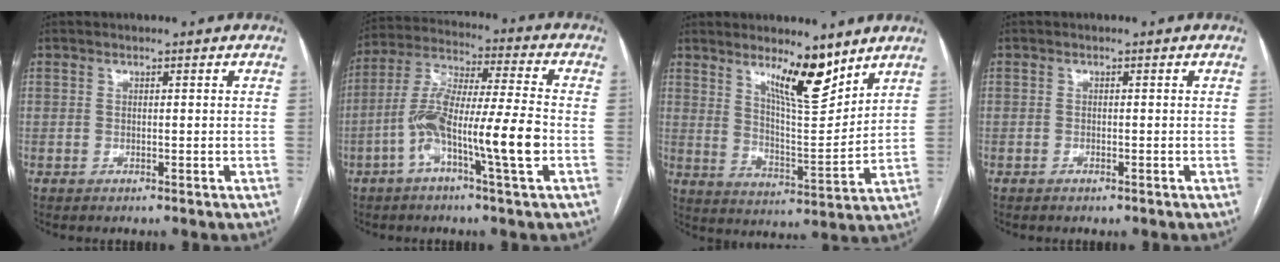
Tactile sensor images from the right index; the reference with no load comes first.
{"total": 13.8, "force": [-4.3, 0.6, 13.1], "torque": [-0.254, 0.010, -0.085]}
{"total": 9.9, "force": [7.1, 1.6, 6.7], "torque": [-0.117, -0.016, 0.127]}
{"total": 0.5, "force": [-0.4, 0.2, 0.3], "torque": [-0.009, -0.001, -0.004]}